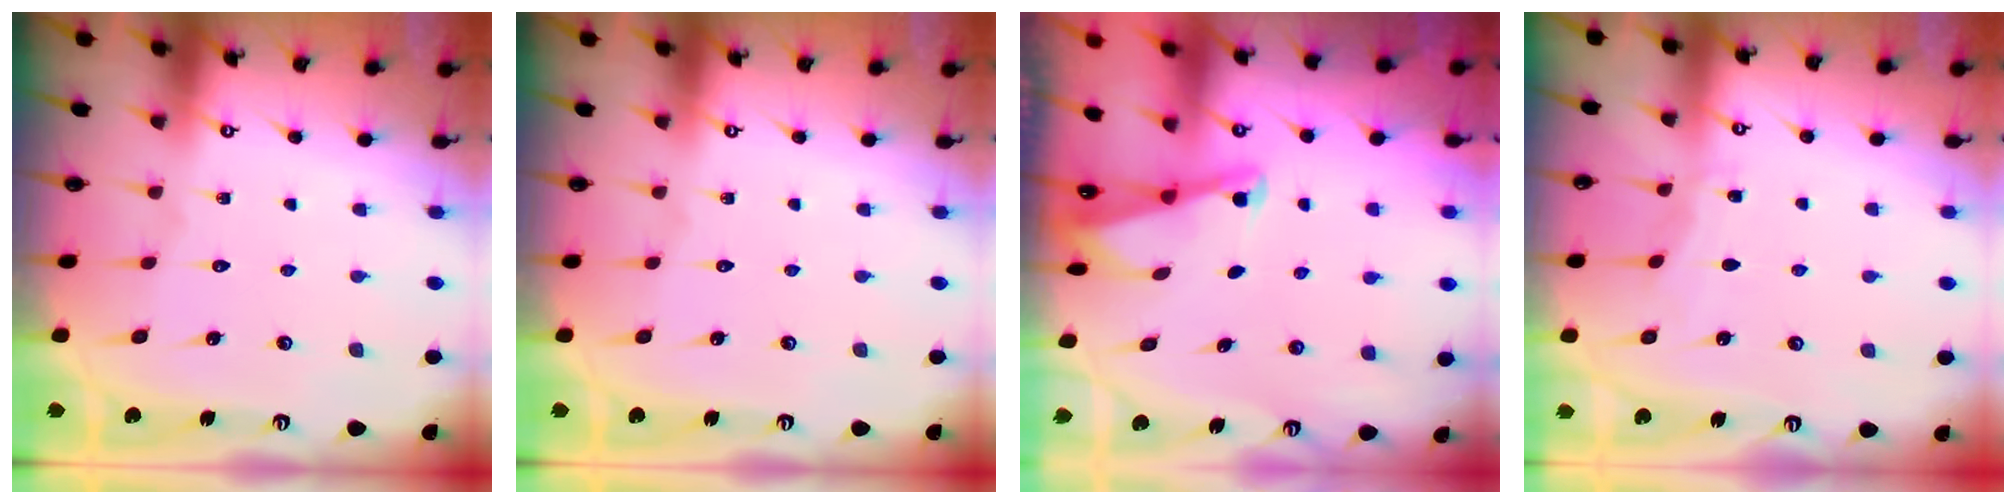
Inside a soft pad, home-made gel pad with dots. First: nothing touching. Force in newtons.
{"total": 0.0}
{"total": 2.0, "press": 2.0, "slide": 0.3}
{"total": 4.0, "press": 4.0, "slide": 0.5}